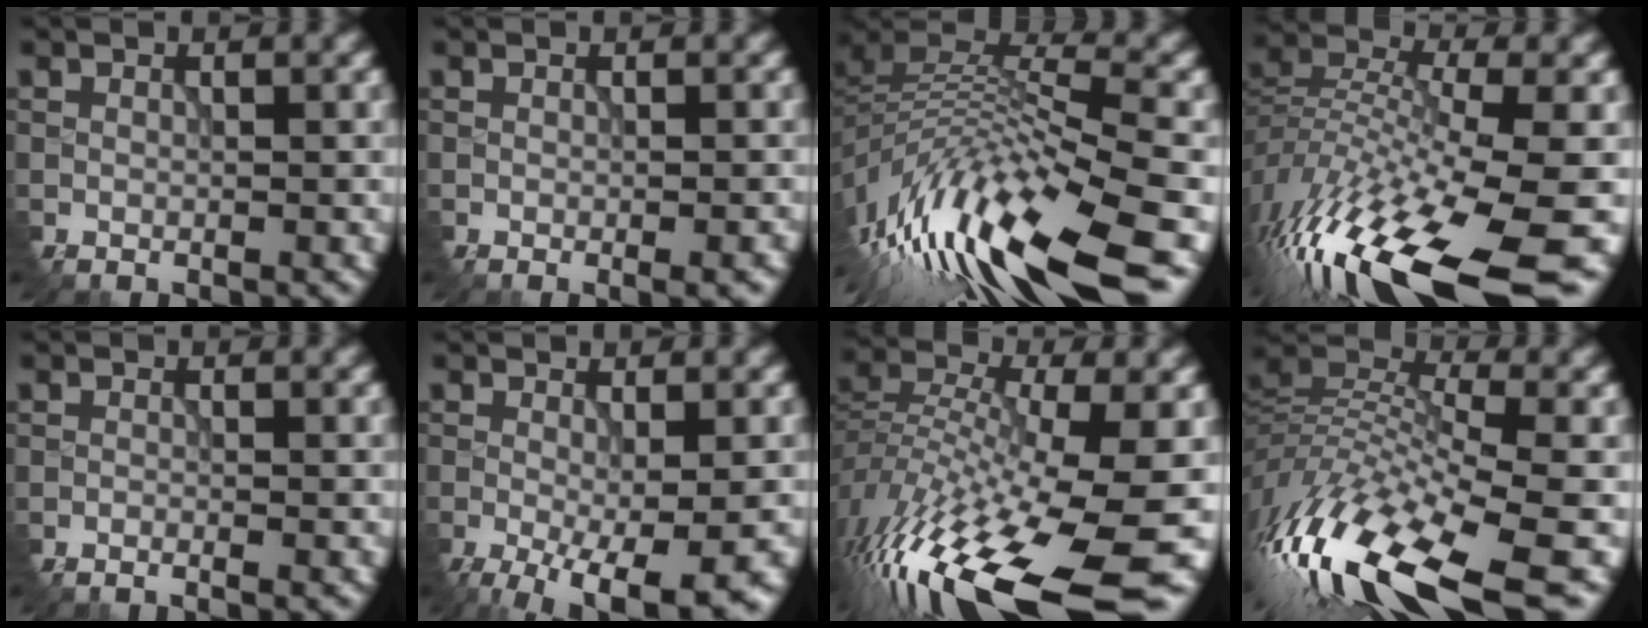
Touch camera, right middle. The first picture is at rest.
{"total": 1.4, "force": [-0.7, -0.1, 1.2], "torque": [-0.023, -0.008, -0.008]}
{"total": 13.4, "force": [-7.8, 3.8, 10.2], "torque": [-0.219, 0.013, -0.133]}
{"total": 15.8, "force": [-10.1, 4.4, 11.4], "torque": [-0.251, -0.009, -0.171]}
{"total": 1.4, "force": [-1.0, 0.3, 1.0], "torque": [-0.021, -0.003, -0.018]}
{"total": 7.9, "force": [-3.8, 2.6, 6.4], "torque": [-0.121, -0.026, -0.052]}
{"total": 16.9, "force": [-9.6, 5.3, 12.9], "torque": [-0.273, -0.013, -0.164]}
{"total": 14.0, "force": [-6.8, 5.0, 11.2], "torque": [-0.247, 0.003, -0.118]}